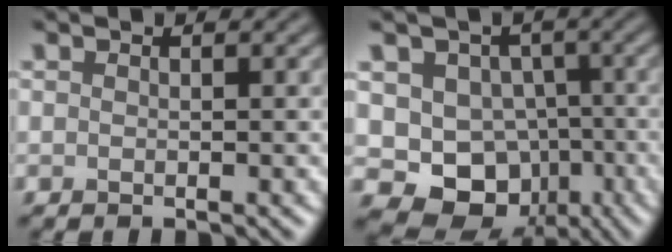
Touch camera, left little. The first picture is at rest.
{"total": 8.3, "force": [-2.5, 7.2, 3.3], "torque": [-0.039, -0.008, -0.051]}